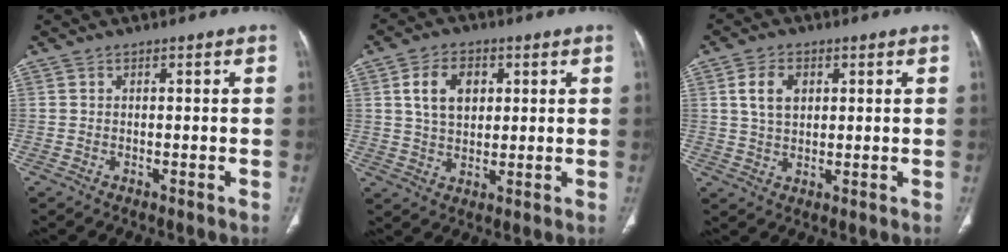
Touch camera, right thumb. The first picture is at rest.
{"total": 8.1, "force": [2.4, 5.4, 5.4], "torque": [-0.075, -0.007, 0.043]}
{"total": 5.8, "force": [1.8, 3.9, 4.0], "torque": [-0.062, -0.005, 0.034]}